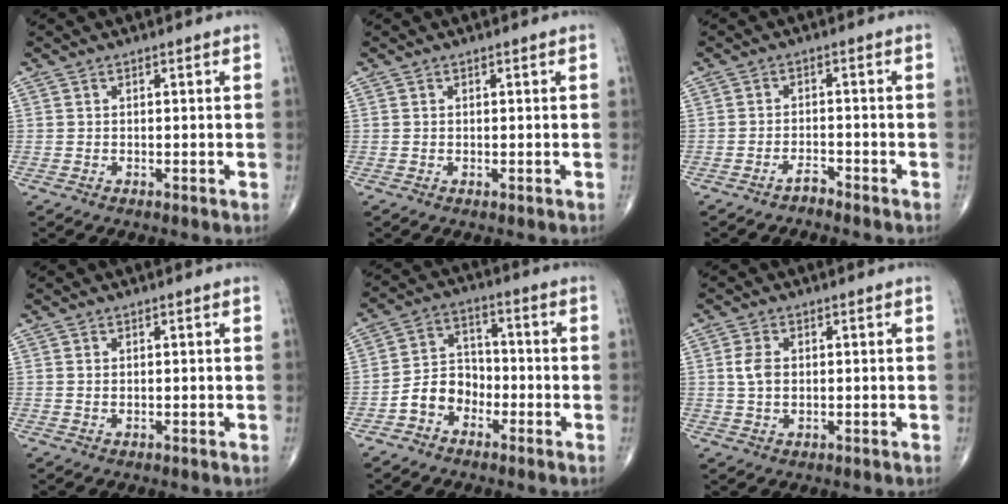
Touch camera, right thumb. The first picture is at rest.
{"total": 0.0}
{"total": 1.8, "force": [-1.7, 0.3, 0.4], "torque": [-0.005, 0.009, -0.033]}
{"total": 0.6, "force": [0.2, 0.3, 0.5], "torque": [-0.009, 0.000, 0.004]}
{"total": 7.4, "force": [-3.4, 5.7, 3.3], "torque": [-0.037, 0.038, -0.071]}
{"total": 4.0, "force": [0.5, 2.6, 3.1], "torque": [-0.060, -0.002, 0.009]}